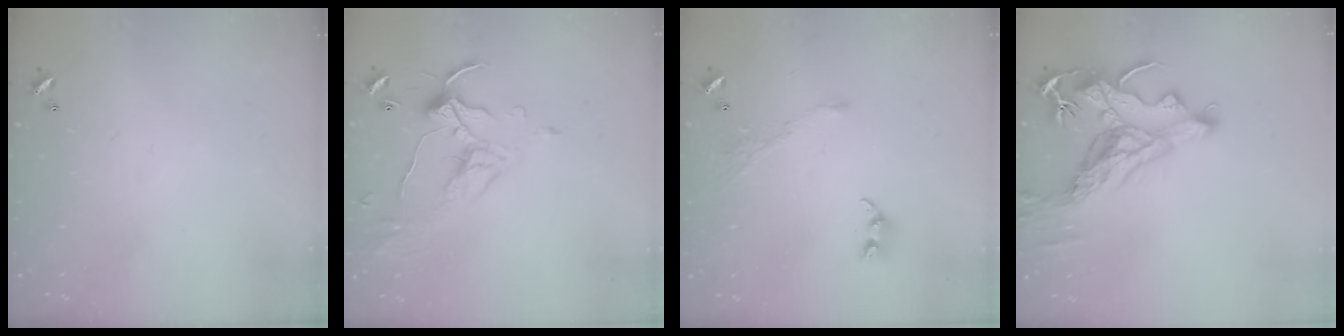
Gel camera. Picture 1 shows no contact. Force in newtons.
{"total": 1.7, "press": 1.5, "slide": 0.8}
{"total": 5.4, "press": 5.3, "slide": 0.7}
{"total": 8.1, "press": 8.0, "slide": 1.4}